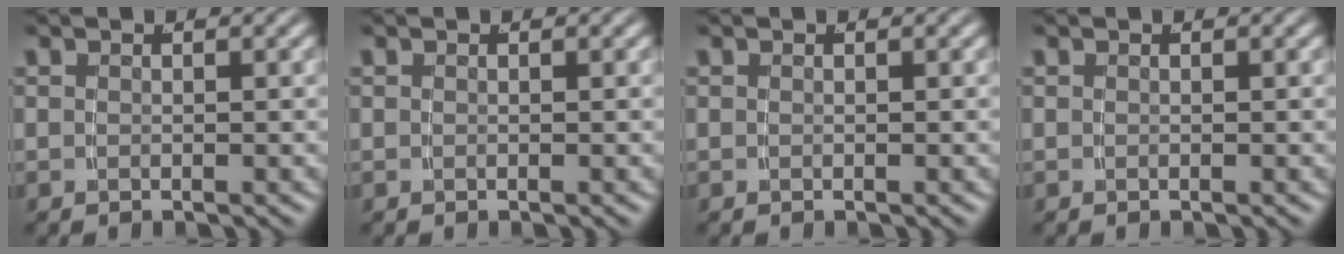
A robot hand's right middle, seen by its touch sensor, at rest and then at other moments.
{"total": 0.0}
{"total": 0.0}
{"total": 0.0}